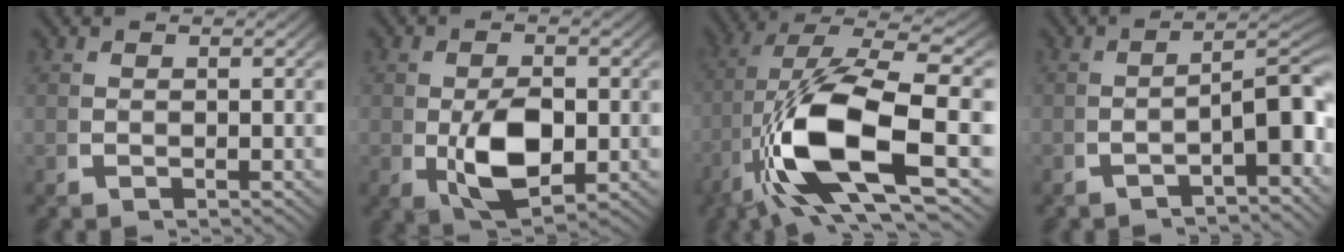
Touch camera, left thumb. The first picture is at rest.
{"total": 7.4, "force": [-1.0, 4.5, 5.8], "torque": [-0.128, -0.031, 0.001]}
{"total": 15.0, "force": [-1.7, 7.0, 13.1], "torque": [-0.301, -0.041, -0.001]}
{"total": 6.5, "force": [-1.8, 2.2, 5.8], "torque": [-0.088, -0.003, -0.027]}